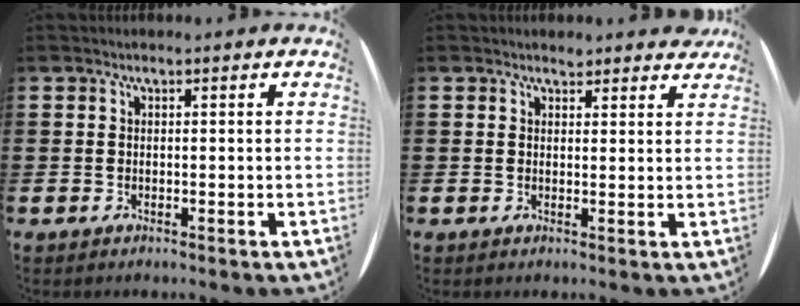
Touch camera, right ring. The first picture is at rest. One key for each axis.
{"total": 1.5, "fx": 1.5, "fy": 0.5, "fz": 0.0, "tx": -0.003, "ty": 0.001, "tz": 0.028}